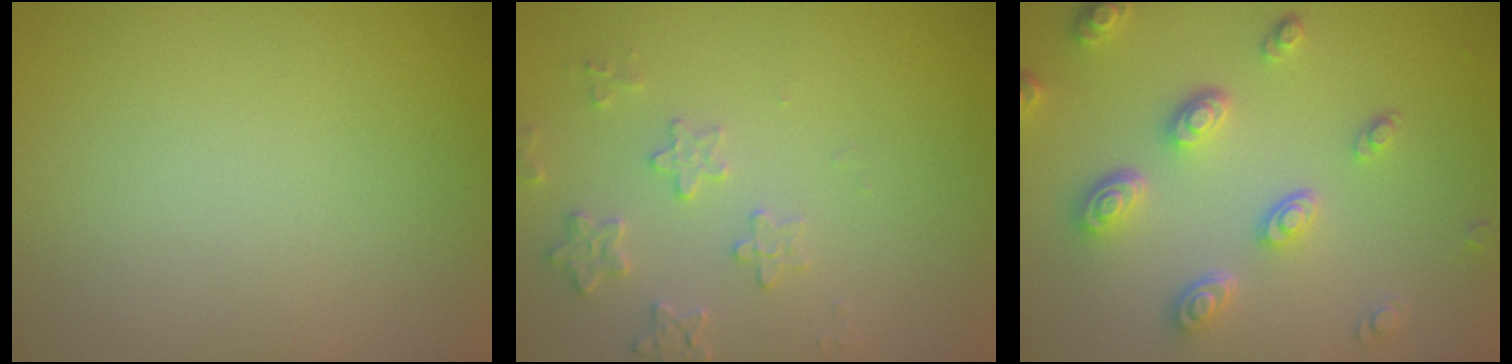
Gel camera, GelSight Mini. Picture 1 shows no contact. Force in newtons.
{"total": 2.5, "press": 2.4, "slide": 0.6}
{"total": 4.6, "press": 3.5, "slide": 3.0}